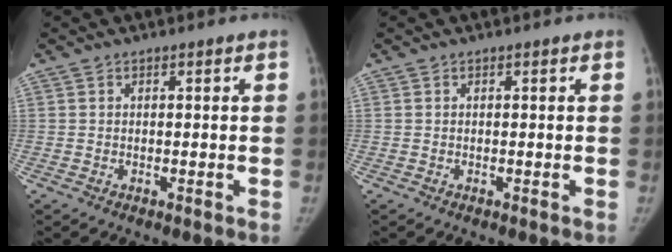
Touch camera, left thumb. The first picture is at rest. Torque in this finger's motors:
{"motor_torque": [0.57, -0.80, 0.16, -0.04, 0.00]}